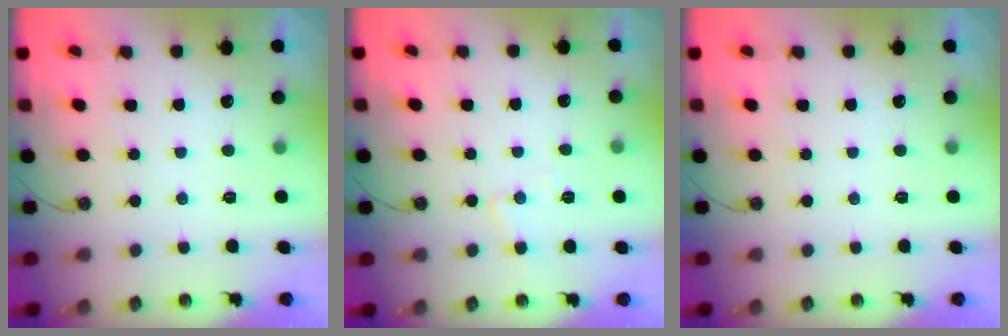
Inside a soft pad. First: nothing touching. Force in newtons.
{"total": 6.2, "press": 6.1, "slide": 0.8}
{"total": 0.0}